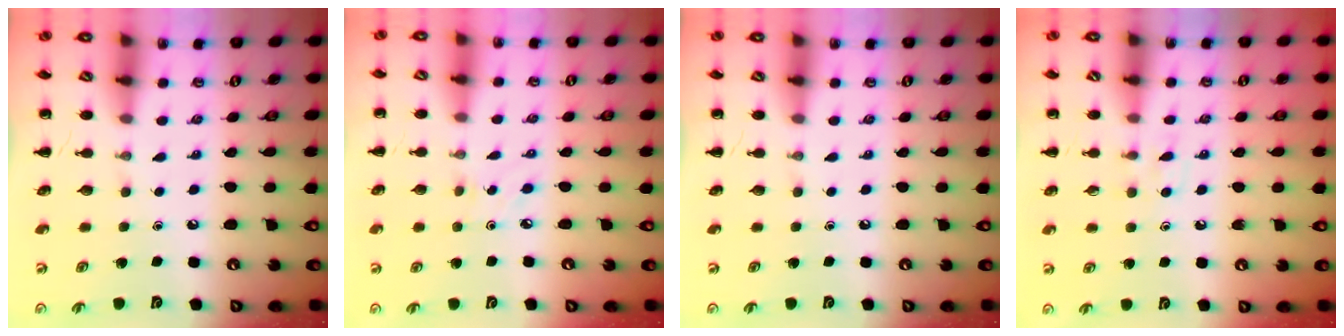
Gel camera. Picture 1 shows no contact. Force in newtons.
{"total": 2.1, "press": 2.0, "slide": 0.8}
{"total": 0.0}
{"total": 5.9, "press": 5.6, "slide": 2.0}